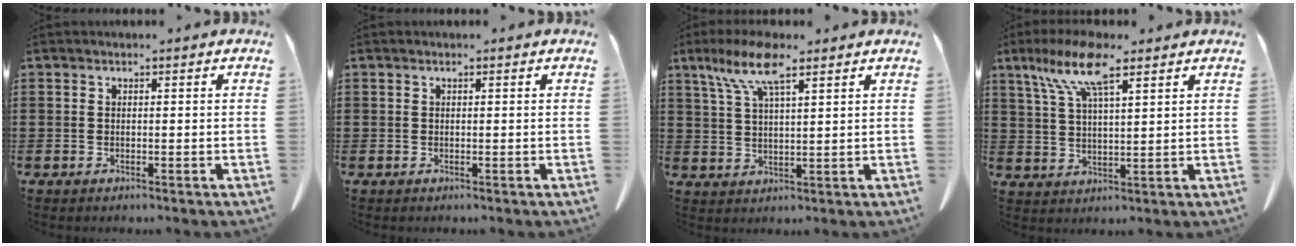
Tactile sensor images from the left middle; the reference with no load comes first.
{"total": 0.0}
{"total": 8.4, "force": [5.3, 2.1, 6.1], "torque": [-0.132, 0.001, 0.094]}
{"total": 9.7, "force": [6.2, 2.5, 7.0], "torque": [-0.152, 0.000, 0.110]}